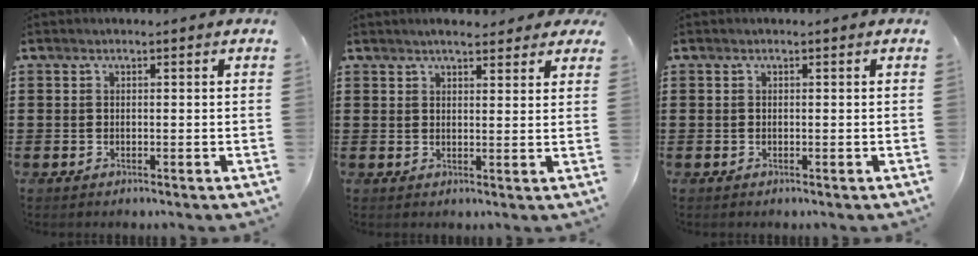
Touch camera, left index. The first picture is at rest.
{"total": 3.4, "force": [3.0, 0.7, 1.5], "torque": [-0.036, 0.003, 0.054]}
{"total": 0.0}